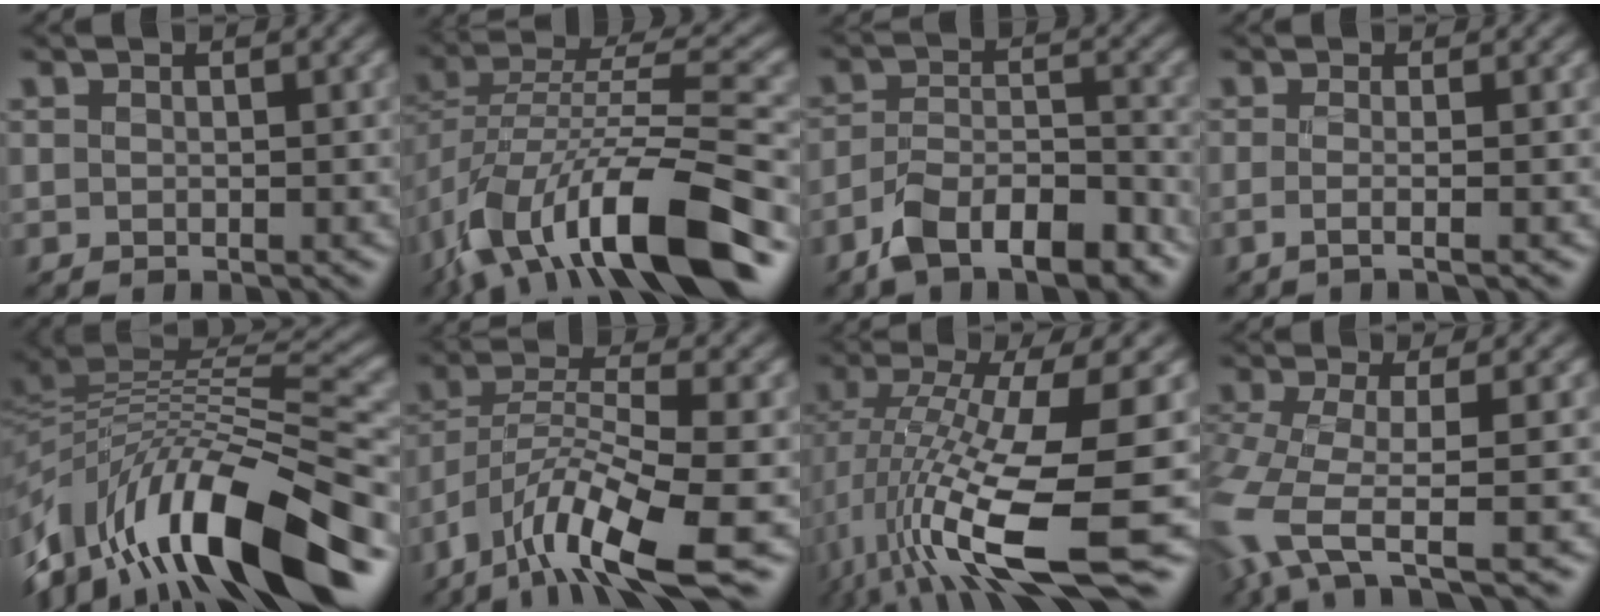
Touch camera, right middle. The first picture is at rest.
{"total": 13.4, "force": [-7.3, 5.2, 9.9], "torque": [-0.189, 0.010, -0.125]}
{"total": 7.8, "force": [-5.6, 2.8, 4.6], "torque": [-0.077, 0.002, -0.102]}
{"total": 1.7, "force": [-0.4, 0.5, 1.6], "torque": [-0.018, -0.005, -0.016]}
{"total": 13.5, "force": [-6.1, 5.3, 10.9], "torque": [-0.203, 0.028, -0.106]}
{"total": 9.2, "force": [-5.5, 2.1, 7.1], "torque": [-0.125, 0.003, -0.101]}
{"total": 12.9, "force": [-2.2, 3.3, 12.2], "torque": [-0.237, -0.011, -0.026]}
{"total": 6.9, "force": [-3.8, 1.9, 5.4], "torque": [-0.120, -0.003, -0.073]}